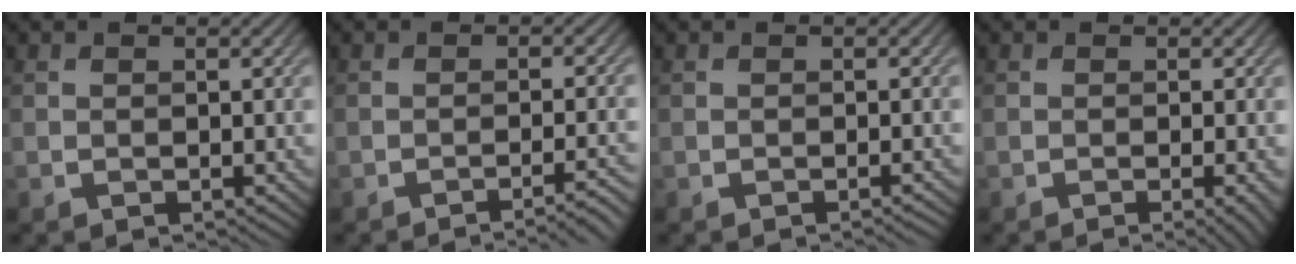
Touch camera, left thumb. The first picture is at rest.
{"total": 3.9, "force": [-2.5, 0.4, 3.0], "torque": [-0.040, 0.013, -0.047]}
{"total": 0.8, "force": [-0.5, 0.1, 0.6], "torque": [-0.004, 0.002, -0.014]}
{"total": 2.5, "force": [-0.9, 0.4, 2.3], "torque": [-0.028, 0.001, -0.018]}